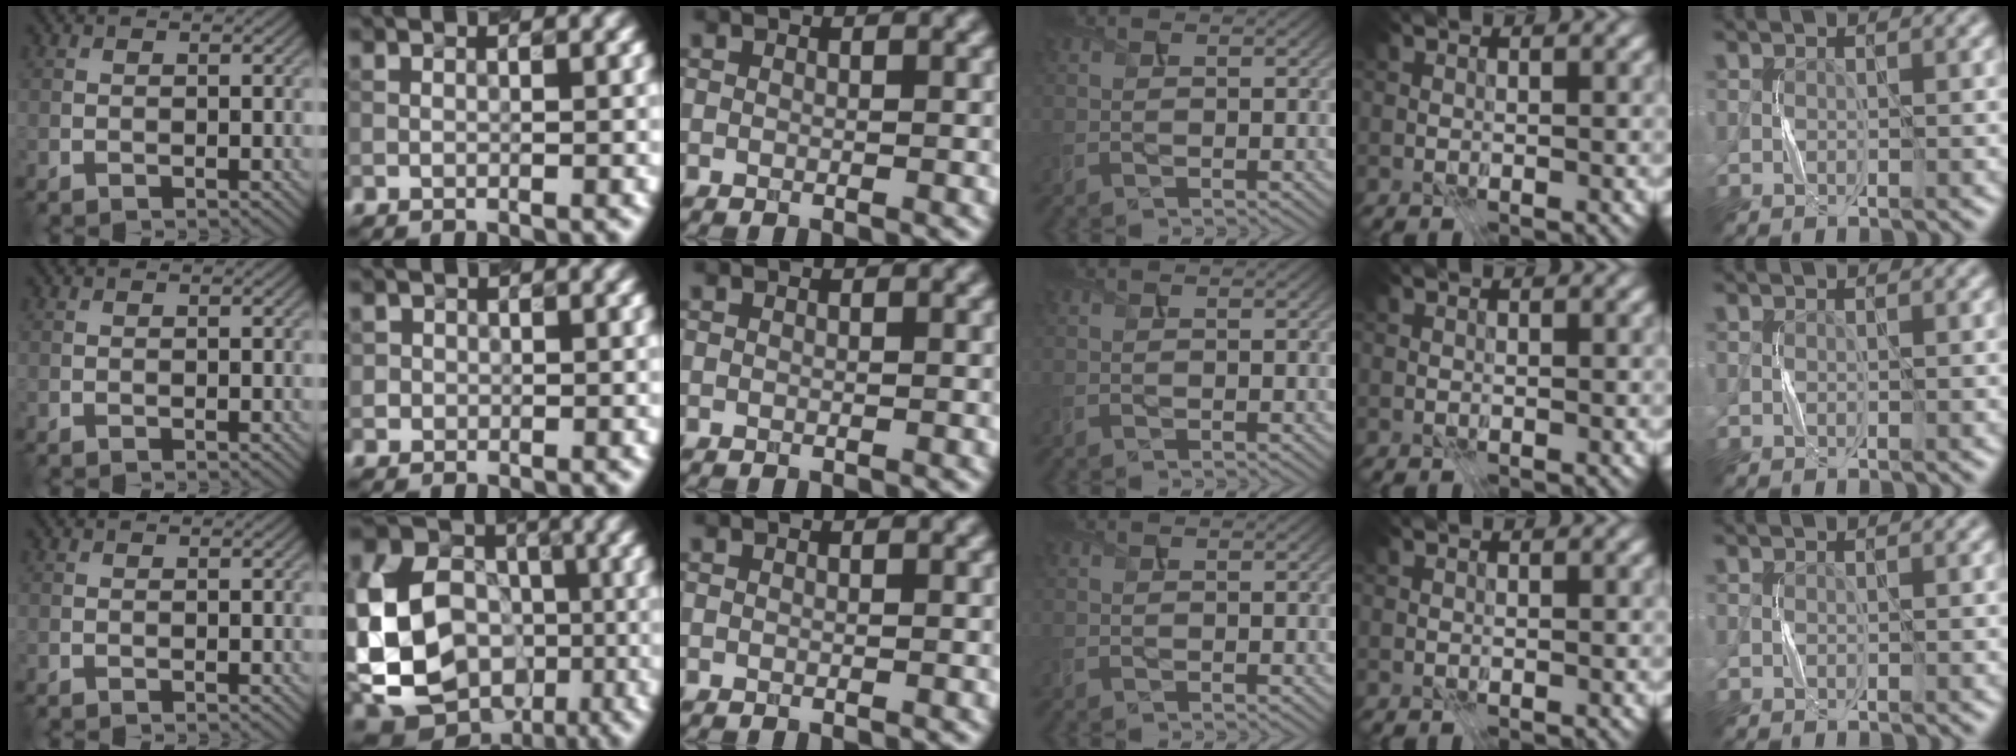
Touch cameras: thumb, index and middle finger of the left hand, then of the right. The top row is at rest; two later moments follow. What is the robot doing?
{"motion": "press", "object": "calculator"}